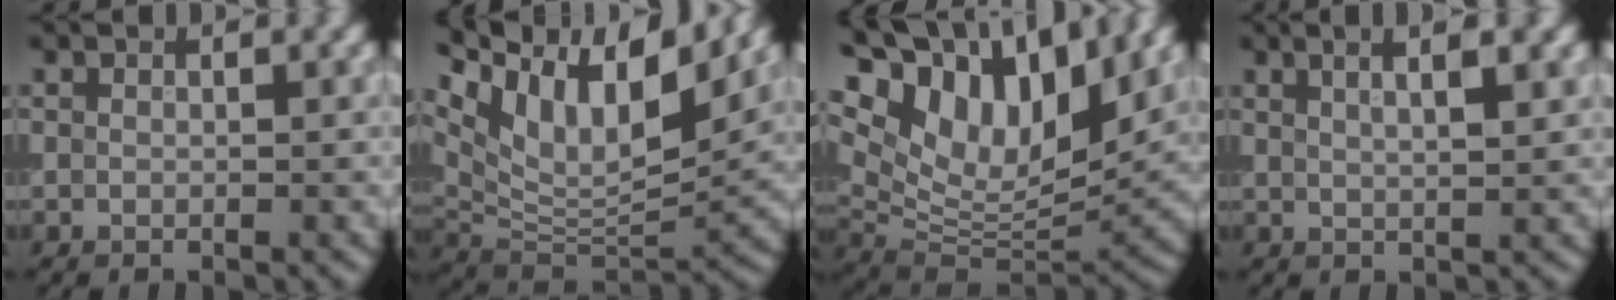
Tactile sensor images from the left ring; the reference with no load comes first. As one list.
[{"total": 12.2, "force": [6.8, 5.0, 8.9], "torque": [-0.158, 0.011, 0.121]}, {"total": 14.5, "force": [7.7, 6.9, 10.1], "torque": [-0.204, 0.033, 0.141]}, {"total": 5.0, "force": [2.5, 2.0, 3.8], "torque": [-0.019, 0.026, 0.007]}]